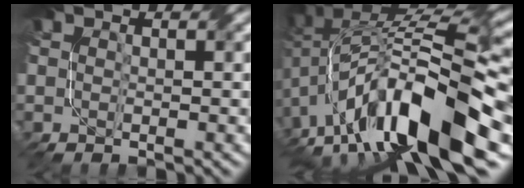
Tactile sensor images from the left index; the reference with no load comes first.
{"total": 15.9, "force": [-5.8, 6.5, 13.3], "torque": [-0.239, 0.015, -0.110]}